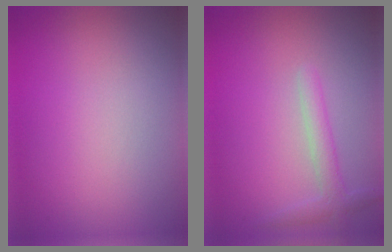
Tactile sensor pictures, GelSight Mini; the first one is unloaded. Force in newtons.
{"total": 2.0, "press": 2.0, "slide": 0.1}